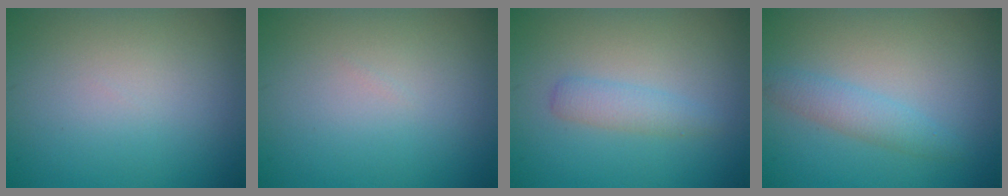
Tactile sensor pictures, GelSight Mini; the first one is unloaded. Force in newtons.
{"total": 0.0}
{"total": 1.8, "press": 1.8, "slide": 0.1}
{"total": 2.1, "press": 2.1, "slide": 0.0}